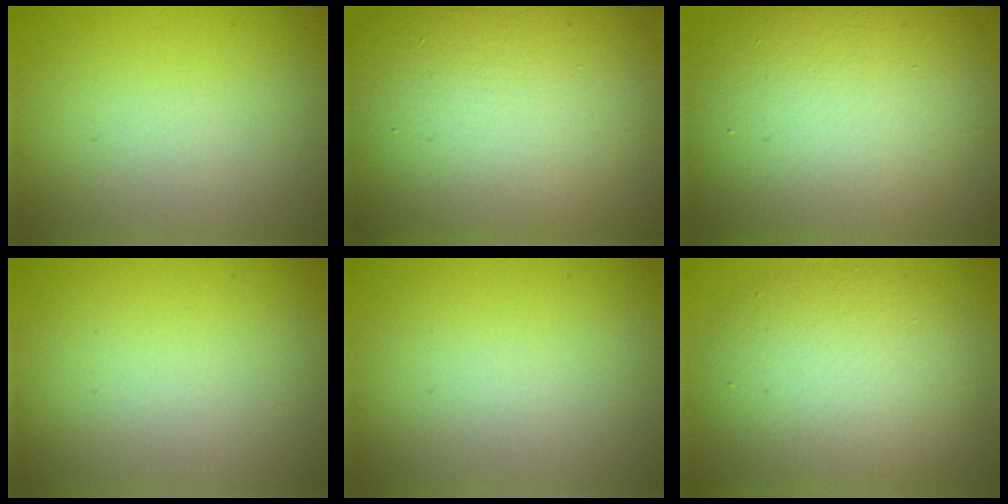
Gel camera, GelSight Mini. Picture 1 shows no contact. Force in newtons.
{"total": 20.4, "press": 20.3, "slide": 1.5}
{"total": 17.7, "press": 17.7, "slide": 0.9}
{"total": 0.0}
{"total": 0.0}
{"total": 8.0, "press": 8.0, "slide": 0.2}